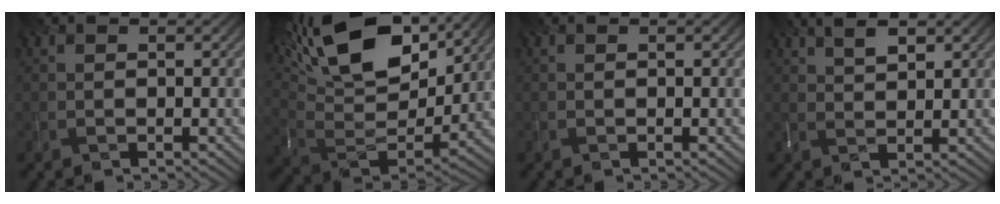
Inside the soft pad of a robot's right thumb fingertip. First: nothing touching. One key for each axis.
{"total": 17.6, "fx": 10.3, "fy": 8.1, "fz": 11.8, "tx": -0.255, "ty": 0.035, "tz": 0.162}
{"total": 0.0}
{"total": 2.7, "fx": 2.1, "fy": 0.5, "fz": 1.6, "tx": -0.036, "ty": 0.004, "tz": 0.046}